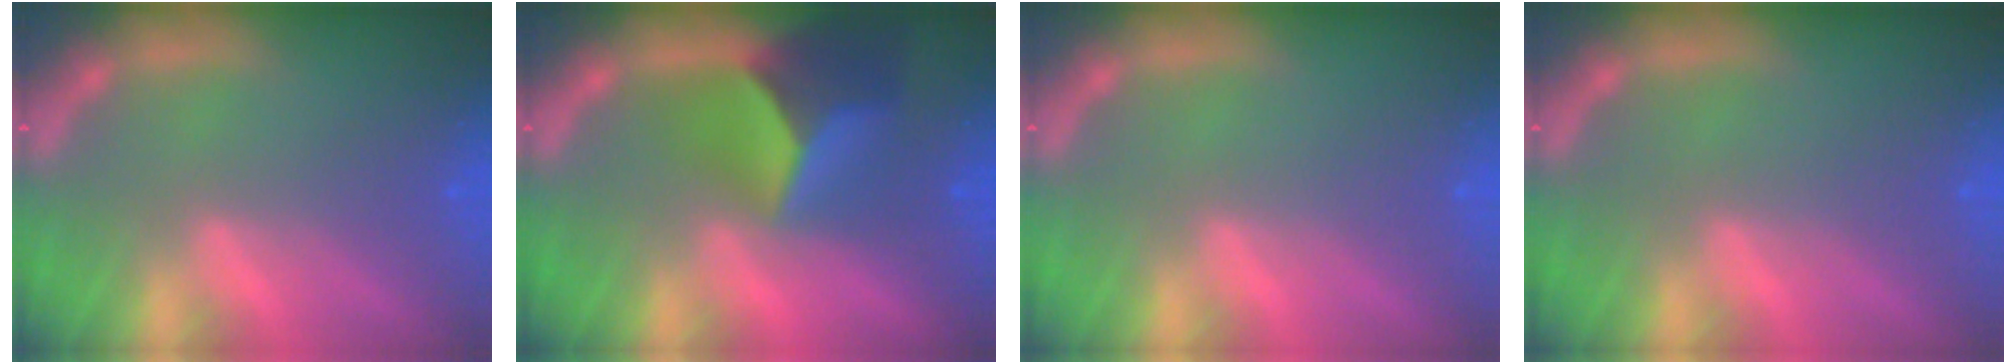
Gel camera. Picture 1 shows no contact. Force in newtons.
{"total": 7.9}
{"total": 0.0}
{"total": 0.0}